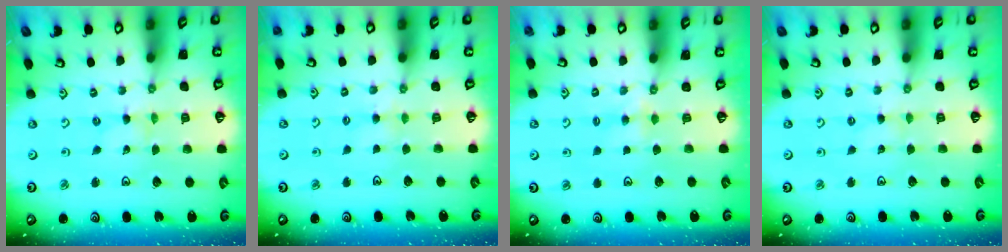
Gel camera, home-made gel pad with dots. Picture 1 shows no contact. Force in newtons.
{"total": 2.8, "press": 2.8, "slide": 0.5}
{"total": 3.0, "press": 2.9, "slide": 0.4}
{"total": 1.2, "press": 1.2, "slide": 0.2}